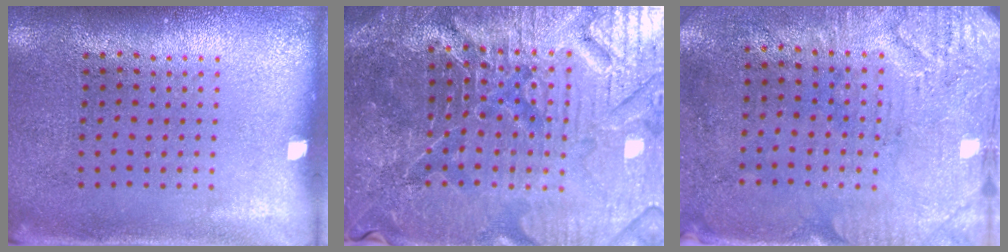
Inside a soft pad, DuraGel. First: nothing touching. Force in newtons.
{"total": 6.3, "press": 5.7, "slide": 2.5}
{"total": 3.2, "press": 2.6, "slide": 1.8}